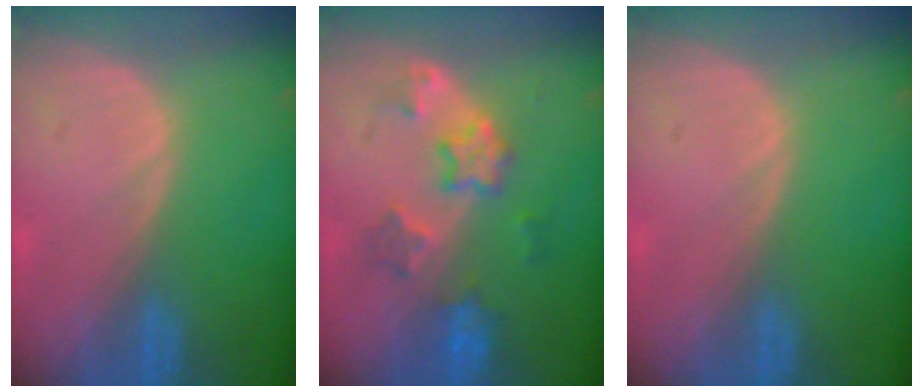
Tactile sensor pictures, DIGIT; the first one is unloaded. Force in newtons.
{"total": 5.8, "press": 5.8, "slide": 0.2}
{"total": 0.0}